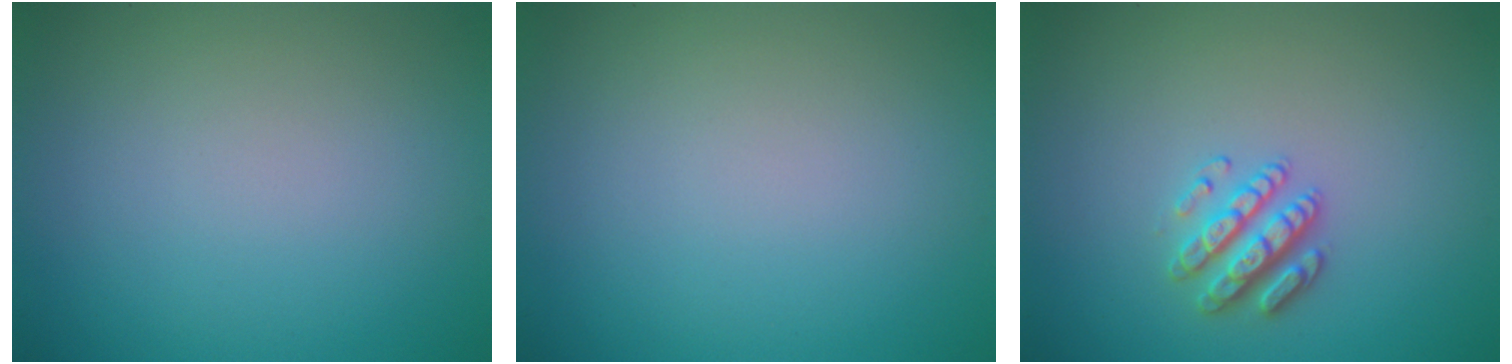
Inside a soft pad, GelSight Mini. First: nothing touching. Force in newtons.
{"total": 0.0}
{"total": 2.6, "press": 2.6, "slide": 0.5}